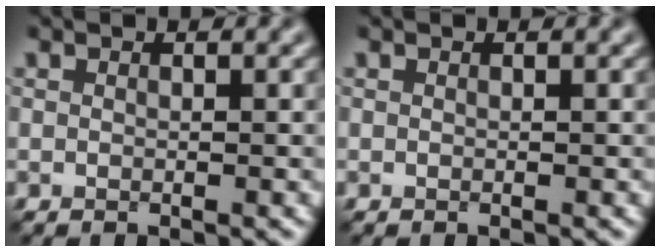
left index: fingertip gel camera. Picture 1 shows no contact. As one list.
[{"total": 0.0}]